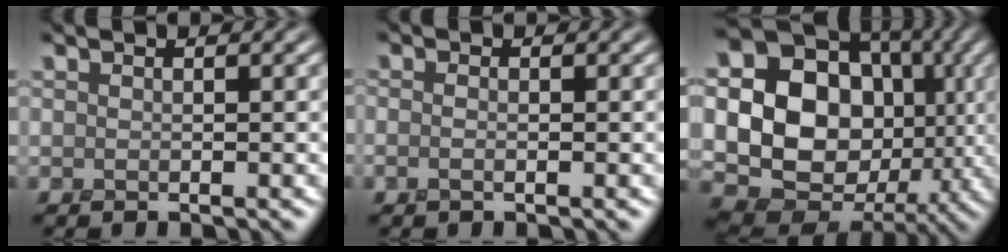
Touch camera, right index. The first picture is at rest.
{"total": 0.5, "force": [-0.5, -0.1, 0.1], "torque": [0.000, -0.004, -0.011]}
{"total": 19.6, "force": [0.3, 16.5, 10.6], "torque": [-0.212, 0.008, -0.007]}